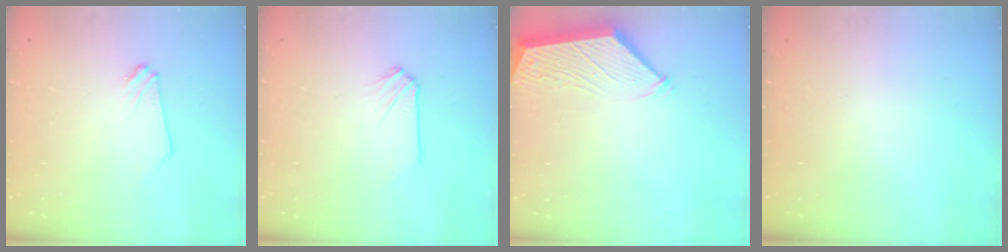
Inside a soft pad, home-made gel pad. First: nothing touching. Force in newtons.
{"total": 0.0}
{"total": 3.4, "press": 3.3, "slide": 0.5}
{"total": 0.0}